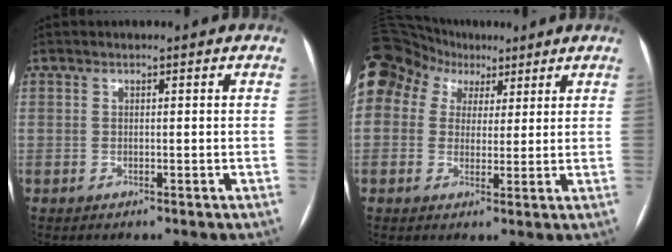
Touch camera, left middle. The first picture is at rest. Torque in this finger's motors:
{"motor_torque": [2.08, -0.06, 1.05, 0.21]}